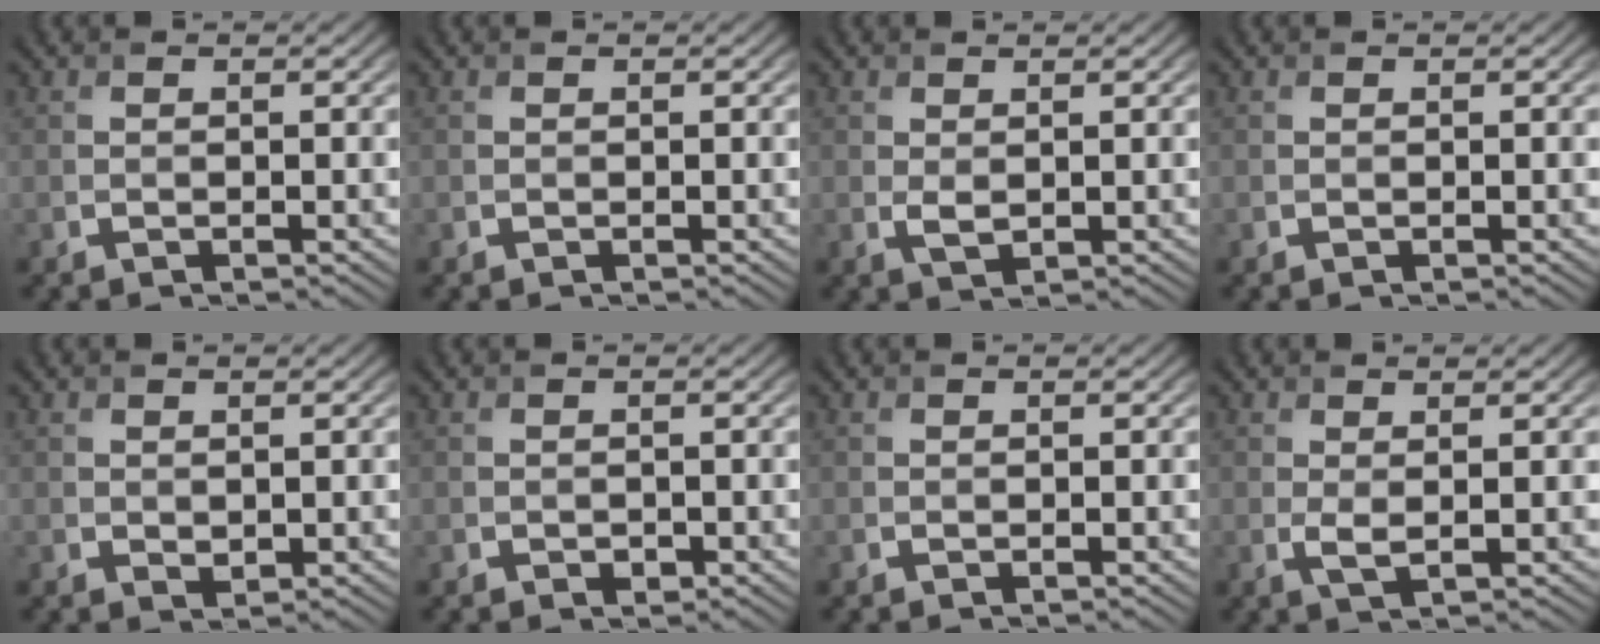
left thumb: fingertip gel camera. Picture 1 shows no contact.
{"total": 0.0}
{"total": 1.3, "force": [0.4, 0.7, 1.1], "torque": [-0.027, -0.004, 0.012]}
{"total": 0.0}
{"total": 0.9, "force": [0.3, 0.6, 0.5], "torque": [-0.010, -0.005, 0.011]}
{"total": 0.7, "force": [-0.3, 0.5, 0.4], "torque": [-0.004, -0.004, -0.003]}
{"total": 0.0}
{"total": 1.5, "force": [0.6, 0.4, 1.4], "torque": [-0.034, -0.001, 0.012]}